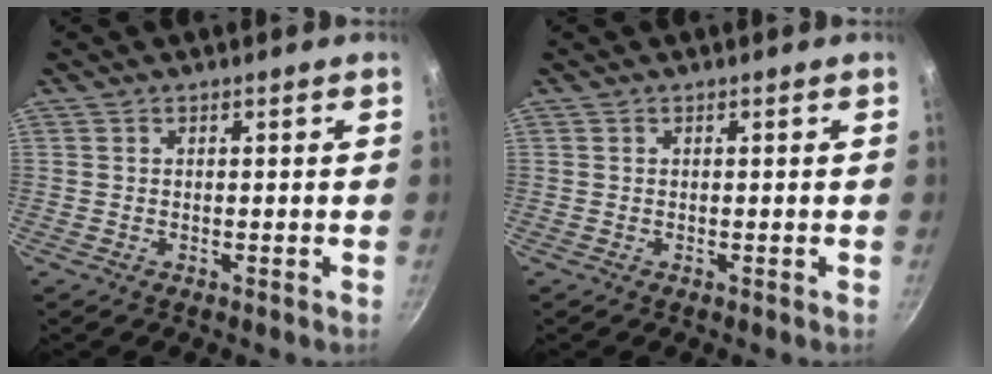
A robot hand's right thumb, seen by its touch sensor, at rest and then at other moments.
{"total": 0.0}